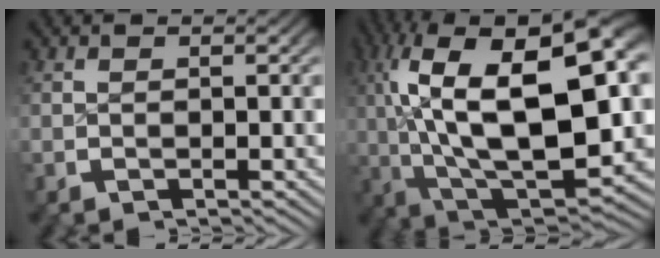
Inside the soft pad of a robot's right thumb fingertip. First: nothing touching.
{"total": 18.1, "force": [0.9, 10.3, 14.8], "torque": [-0.274, -0.055, 0.035]}